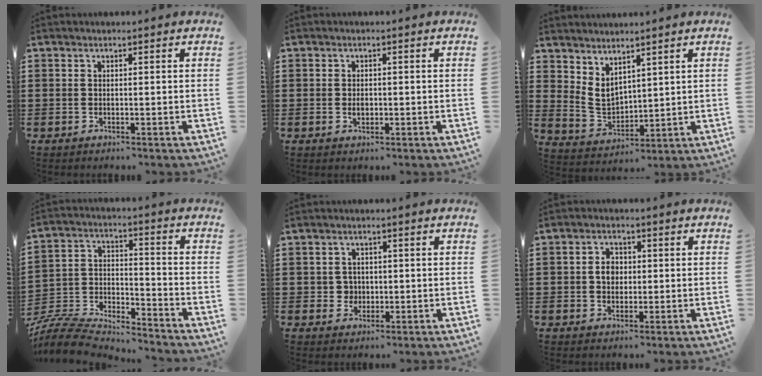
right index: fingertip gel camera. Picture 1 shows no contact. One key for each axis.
{"total": 1.5, "fx": -0.2, "fy": 0.9, "fz": 1.2, "tx": -0.023, "ty": 0.004, "tz": -0.005}
{"total": 4.3, "fx": 3.1, "fy": 2.4, "fz": 1.7, "tx": -0.047, "ty": -0.008, "tz": 0.061}
{"total": 7.7, "fx": -7.4, "fy": 1.6, "fz": 1.3, "tx": -0.045, "ty": -0.001, "tz": -0.153}
{"total": 2.6, "fx": -0.1, "fy": 2.4, "fz": 0.9, "tx": -0.025, "ty": 0.009, "tz": -0.005}
{"total": 3.1, "fx": 0.0, "fy": 2.4, "fz": 2.0, "tx": -0.043, "ty": 0.009, "tz": -0.002}